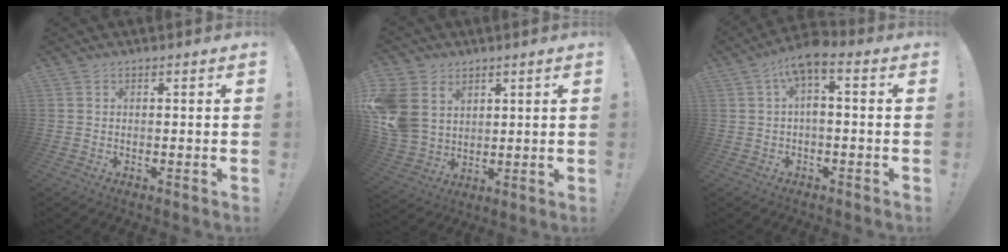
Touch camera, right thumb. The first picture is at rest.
{"total": 12.9, "force": [4.5, 10.4, 6.3], "torque": [-0.133, -0.022, 0.093]}
{"total": 5.8, "force": [1.0, 1.6, 5.5], "torque": [-0.100, -0.008, 0.020]}